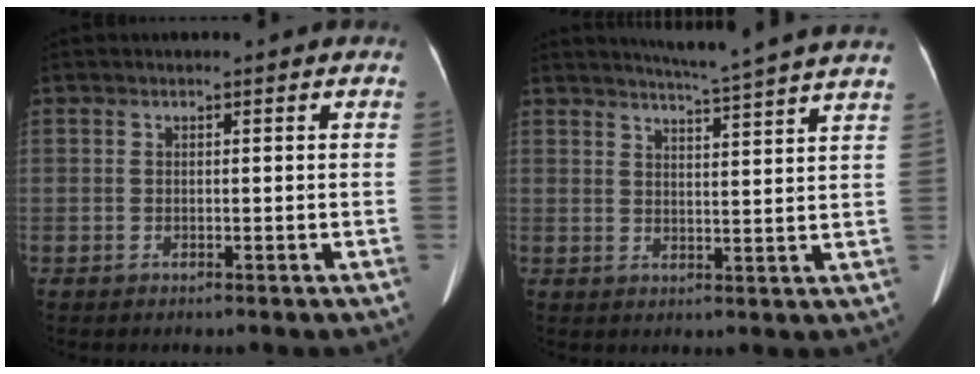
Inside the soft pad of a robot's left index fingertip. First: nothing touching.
{"total": 12.4, "force": [11.4, -1.6, 4.7], "torque": [-0.079, -0.021, 0.136]}